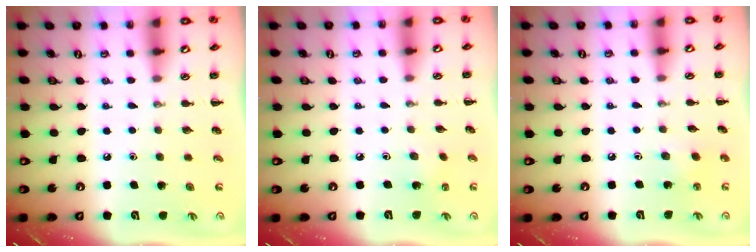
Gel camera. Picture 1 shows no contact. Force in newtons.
{"total": 1.1, "press": 1.0, "slide": 0.5}
{"total": 2.4, "press": 2.3, "slide": 0.6}